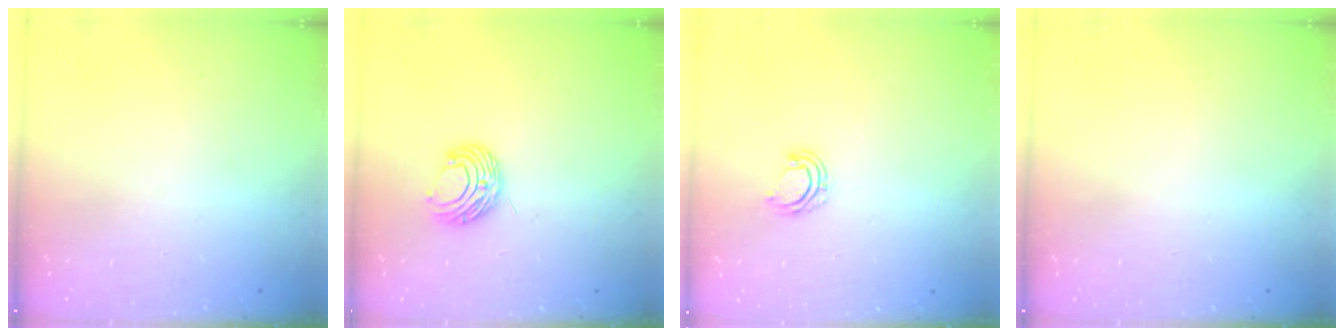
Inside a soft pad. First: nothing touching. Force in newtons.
{"total": 8.0, "press": 7.9, "slide": 0.6}
{"total": 6.0, "press": 5.8, "slide": 1.6}
{"total": 0.0}